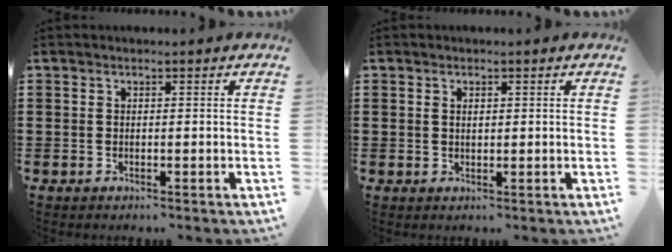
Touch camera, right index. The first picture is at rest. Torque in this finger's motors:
{"motor_torque": [-0.76, 1.38, -0.02, 0.00]}